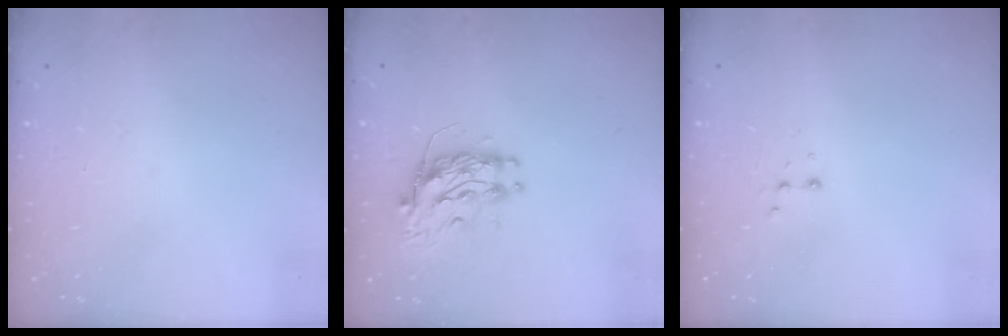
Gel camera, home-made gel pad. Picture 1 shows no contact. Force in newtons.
{"total": 10.4, "press": 10.4, "slide": 0.9}
{"total": 2.5, "press": 2.4, "slide": 0.8}